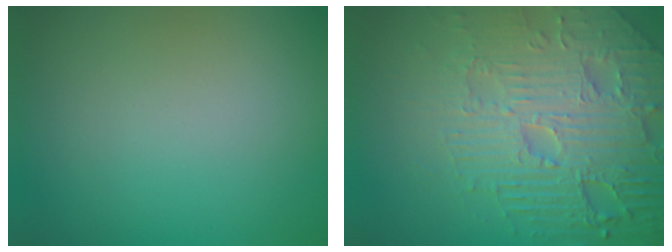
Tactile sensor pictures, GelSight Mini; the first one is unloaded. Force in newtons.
{"total": 8.4, "press": 6.4, "slide": 5.4}